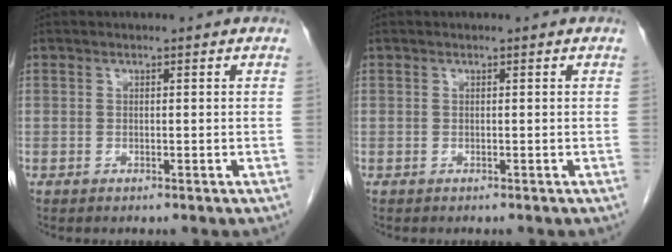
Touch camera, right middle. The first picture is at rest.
{"total": 0.0}